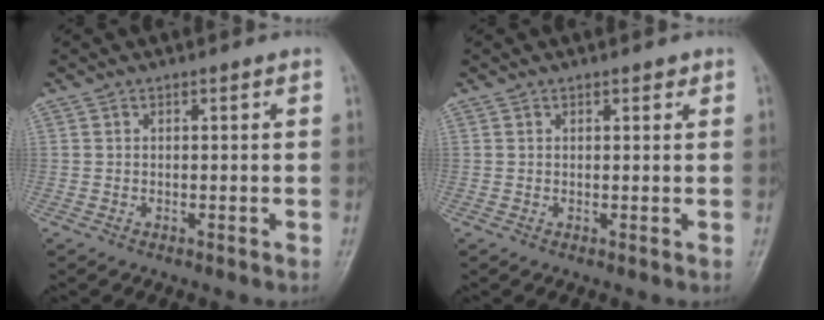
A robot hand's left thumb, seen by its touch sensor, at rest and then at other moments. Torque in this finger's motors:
{"motor_torque": [-0.29, -0.22, -0.52, -0.11, 0.01]}